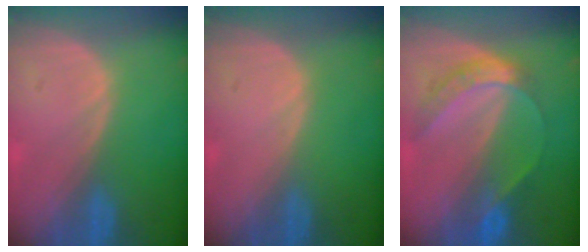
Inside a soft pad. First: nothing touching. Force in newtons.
{"total": 0.0}
{"total": 6.8, "press": 5.6, "slide": 3.9}